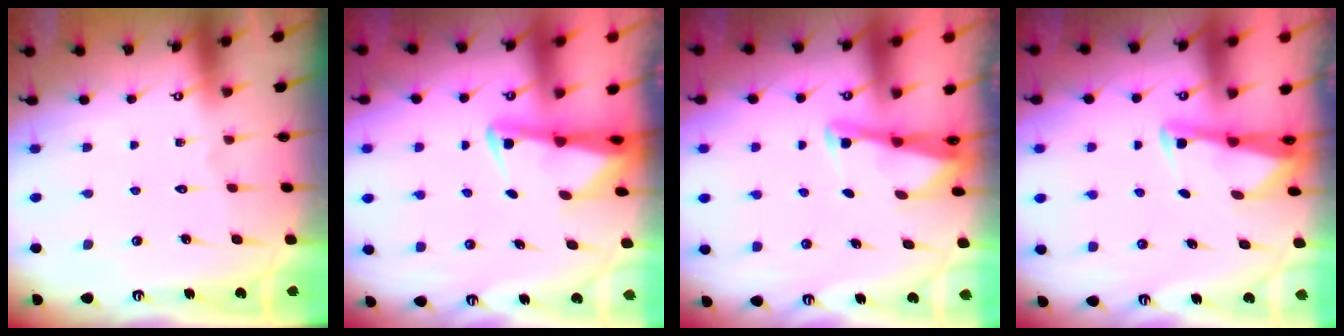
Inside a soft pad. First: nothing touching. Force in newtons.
{"total": 2.1, "press": 2.1, "slide": 0.5}
{"total": 2.6, "press": 2.6, "slide": 0.1}
{"total": 2.7, "press": 2.7, "slide": 0.3}